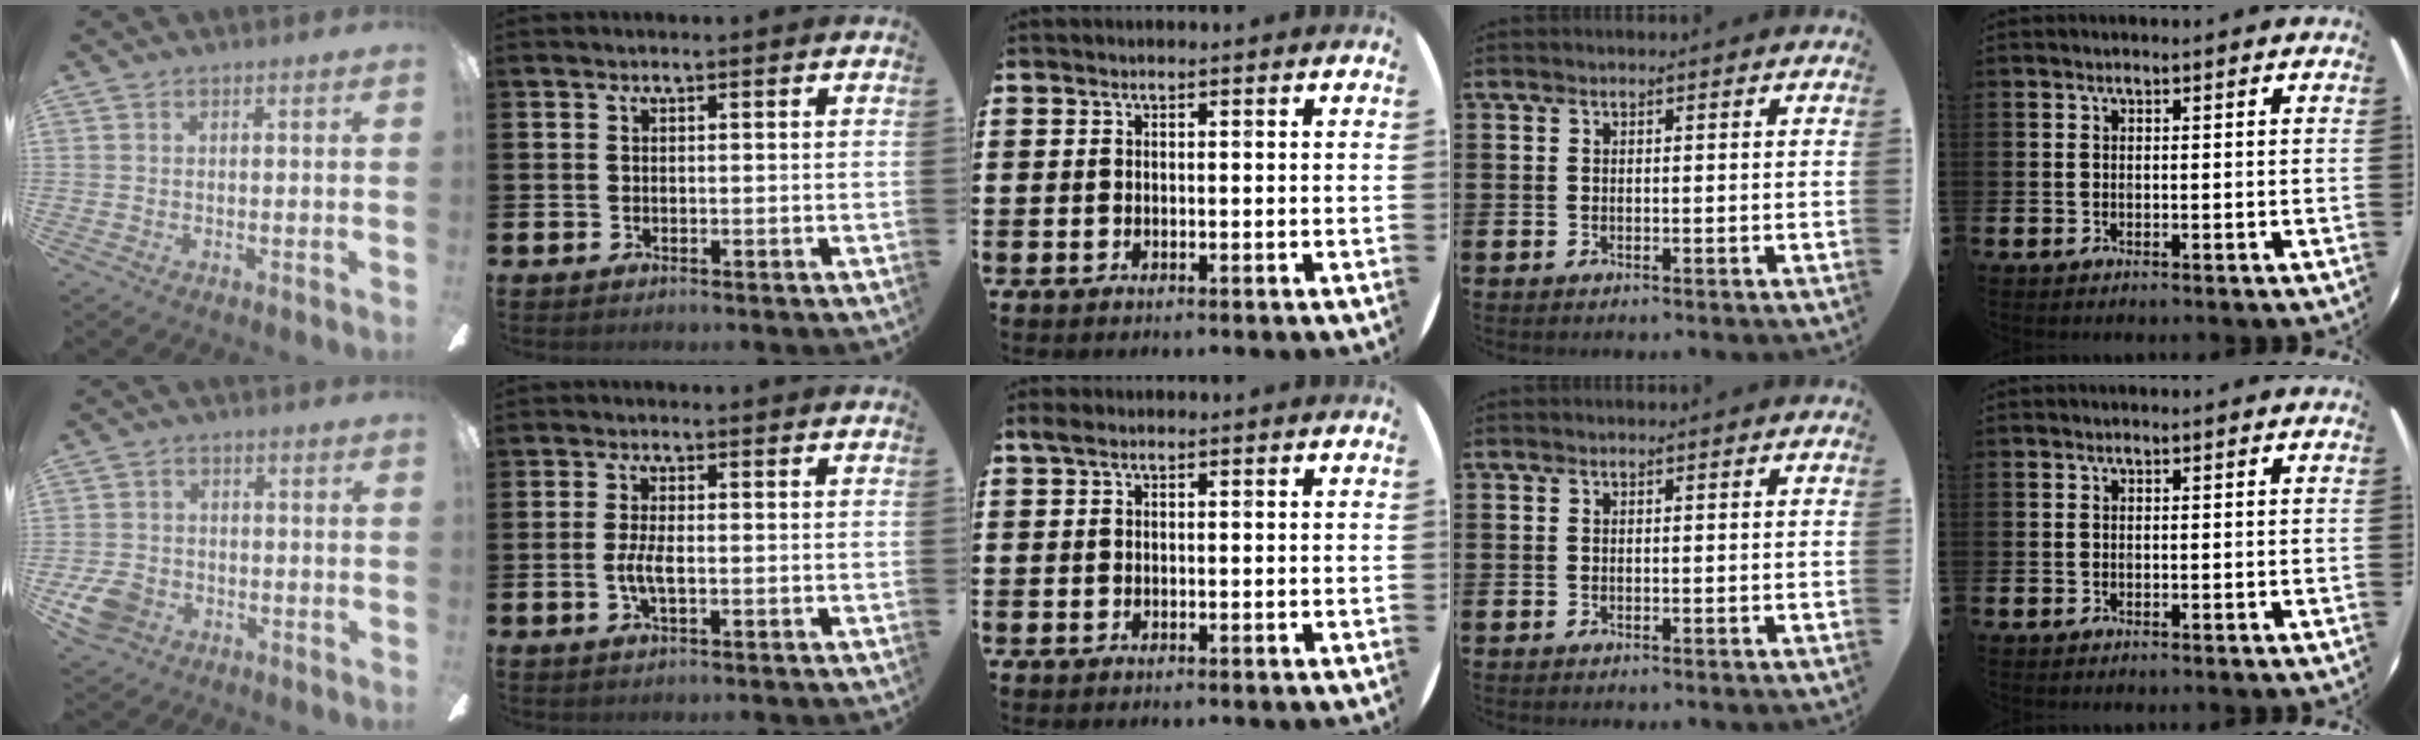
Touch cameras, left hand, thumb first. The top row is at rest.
{"thumb": {"total": 7.7, "force": [-3.8, 5.6, 3.6], "torque": [-0.085, 0.025, -0.069]}, "index": {"total": 3.1, "force": [-0.5, 1.1, 2.9], "torque": [-0.057, -0.004, -0.012]}, "middle": {"total": 0.6, "force": [0.3, 0.3, 0.4], "torque": [-0.009, 0.005, 0.005]}}